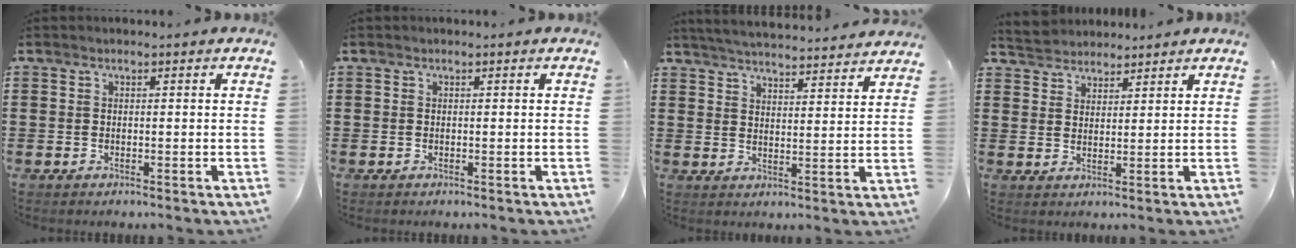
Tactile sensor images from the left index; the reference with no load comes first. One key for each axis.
{"total": 0.0}
{"total": 4.6, "fx": 4.5, "fy": -0.4, "fz": 0.6, "tx": -0.030, "ty": -0.030, "tz": 0.078}
{"total": 3.4, "fx": 3.1, "fy": 1.1, "fz": -0.4, "tx": -0.007, "ty": -0.002, "tz": 0.060}